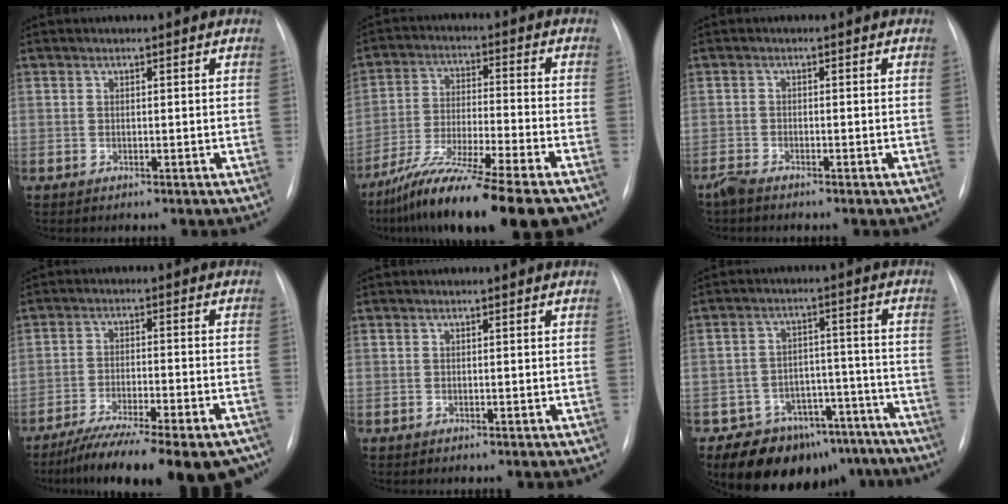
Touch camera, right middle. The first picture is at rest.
{"total": 18.2, "force": [-13.9, 0.6, 11.8], "torque": [-0.194, -0.037, -0.234]}
{"total": 1.8, "force": [-1.7, 0.2, 0.7], "torque": [-0.023, -0.005, -0.033]}
{"total": 21.5, "force": [-17.8, 3.5, 11.5], "torque": [-0.130, -0.018, -0.252]}
{"total": 0.0}
{"total": 15.6, "force": [-12.5, 8.3, 4.3], "torque": [-0.043, 0.047, -0.165]}